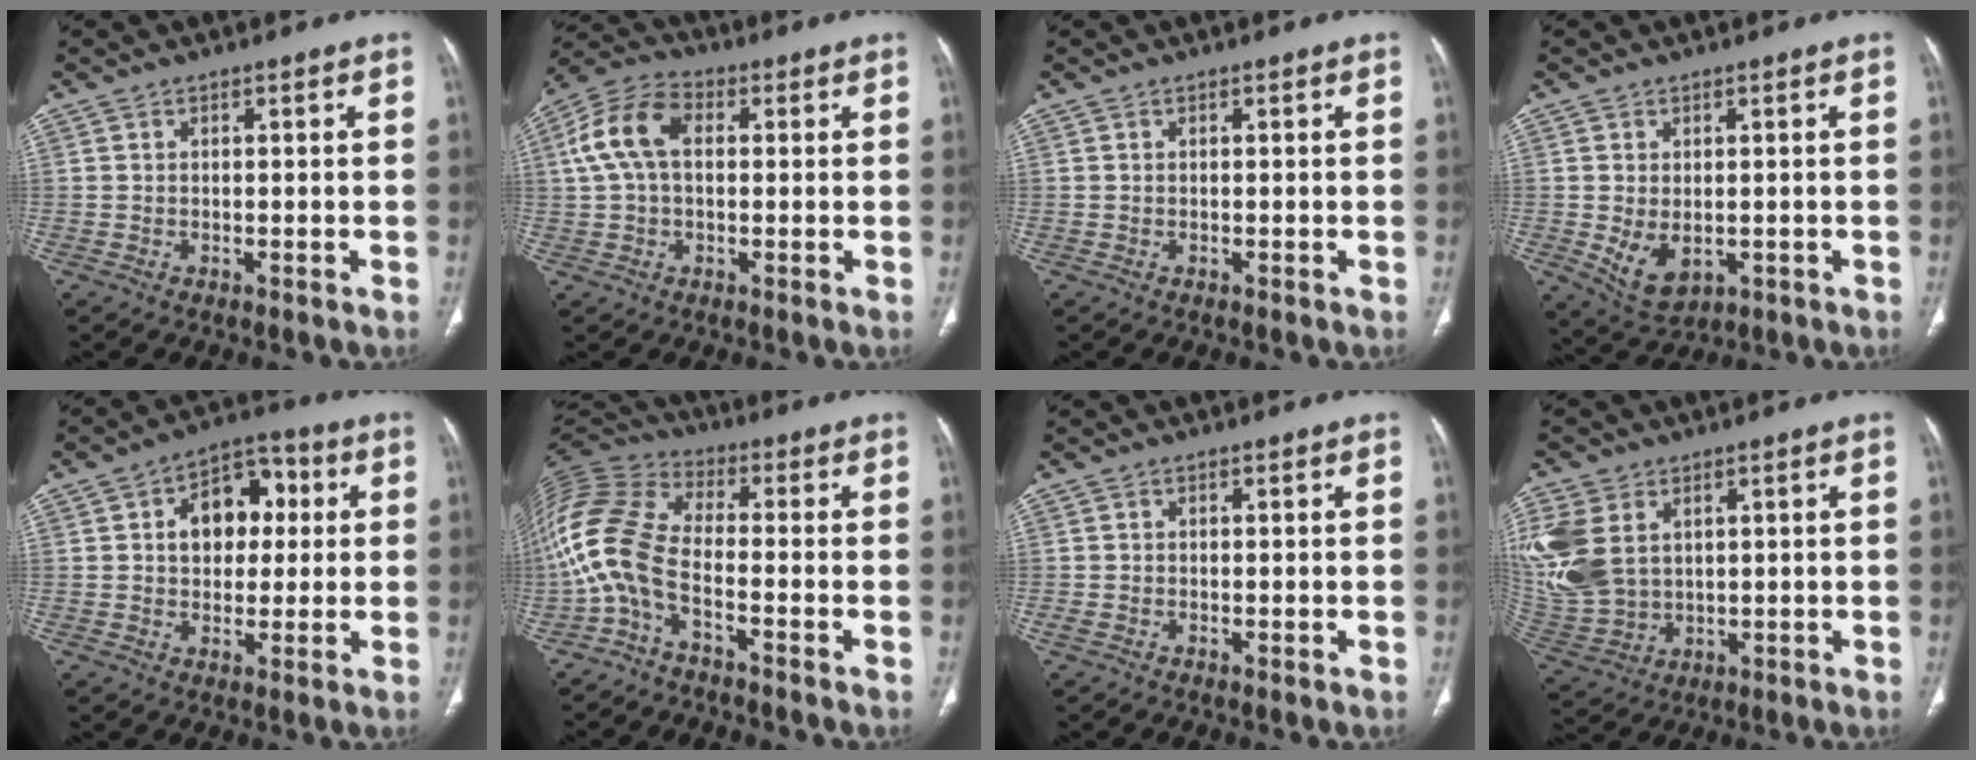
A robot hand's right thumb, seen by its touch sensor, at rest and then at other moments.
{"total": 10.9, "force": [1.8, 7.0, 8.2], "torque": [-0.170, 0.032, 0.028]}
{"total": 0.0}
{"total": 6.2, "force": [-0.8, 4.1, 4.6], "torque": [-0.076, -0.012, 0.004]}
{"total": 11.6, "force": [2.1, 8.2, 7.9], "torque": [-0.079, 0.020, 0.027]}
{"total": 13.2, "force": [-4.4, 5.9, 10.9], "torque": [-0.251, 0.055, -0.099]}
{"total": 1.3, "force": [-0.4, 0.7, 1.0], "torque": [-0.023, -0.003, -0.006]}
{"total": 15.4, "force": [3.9, 11.0, 10.0], "torque": [-0.240, -0.011, 0.095]}